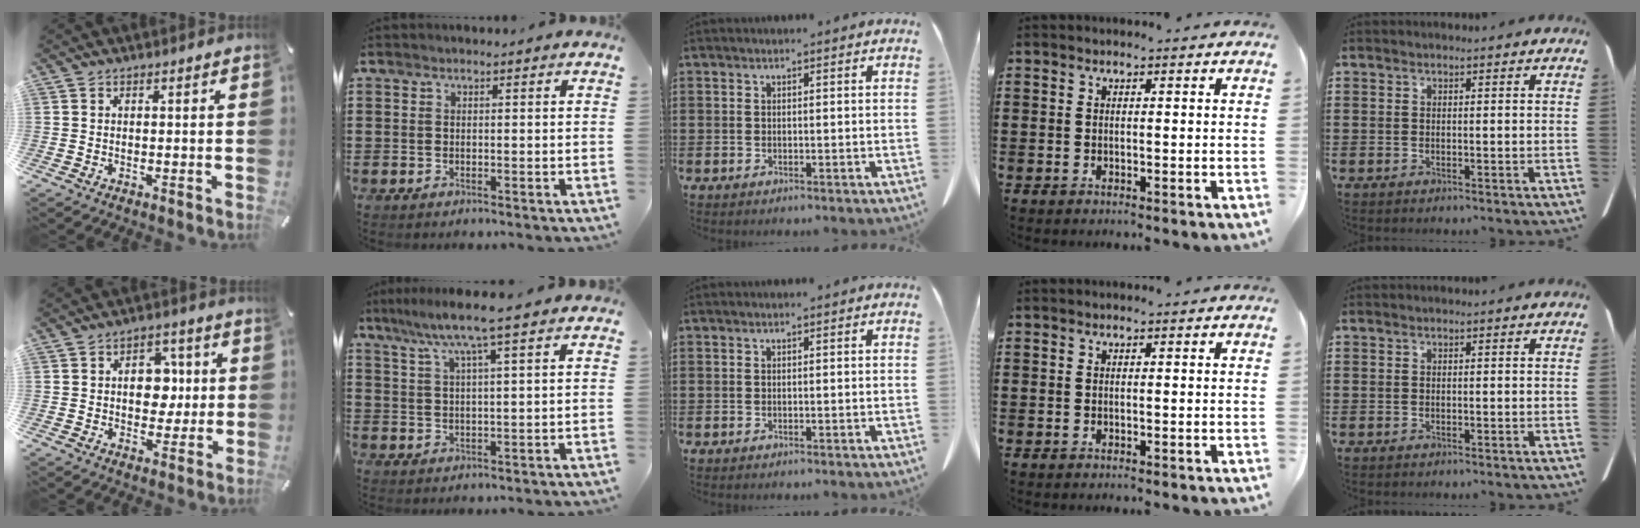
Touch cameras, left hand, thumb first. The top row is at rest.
{"thumb": {"total": 9.3, "force": [0.7, 6.9, 6.2], "torque": [-0.078, 0.004, 0.008]}, "index": {"total": 6.7, "force": [4.5, -0.3, 4.9], "torque": [-0.108, -0.009, 0.076]}}